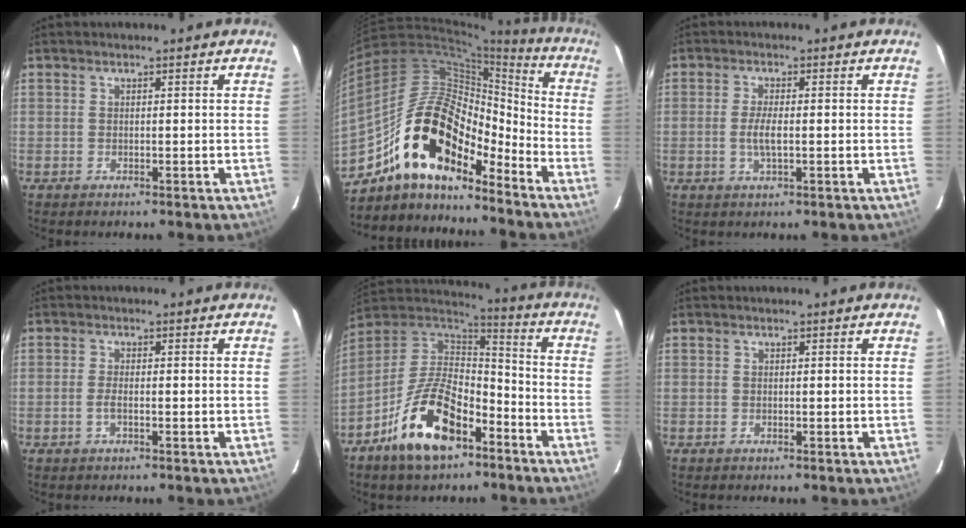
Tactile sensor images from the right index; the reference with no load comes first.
{"total": 18.8, "force": [-13.3, 7.7, 10.8], "torque": [-0.189, 0.010, -0.249]}
{"total": 3.4, "force": [-0.5, 0.8, 3.2], "torque": [-0.062, -0.005, -0.007]}
{"total": 1.1, "force": [-0.3, 0.5, 0.9], "torque": [-0.020, 0.000, -0.007]}
{"total": 17.6, "force": [-9.9, 8.5, 11.8], "torque": [-0.233, 0.002, -0.177]}
{"total": 0.0}